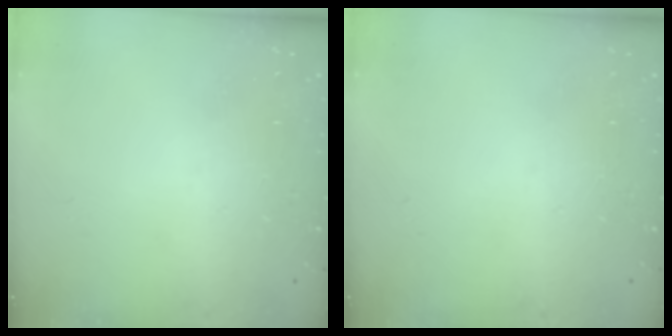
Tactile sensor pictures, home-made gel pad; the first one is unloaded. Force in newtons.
{"total": 0.0}